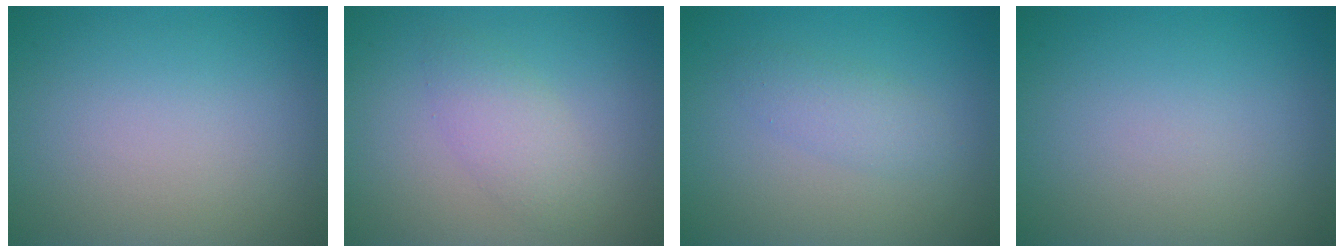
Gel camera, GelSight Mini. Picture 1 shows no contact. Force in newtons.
{"total": 2.4, "press": 2.4, "slide": 0.2}
{"total": 1.9, "press": 1.9, "slide": 0.1}
{"total": 0.0}